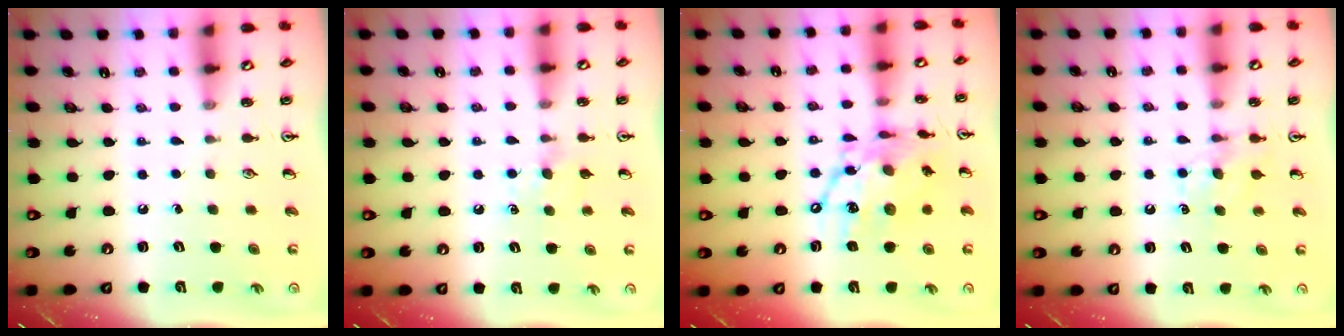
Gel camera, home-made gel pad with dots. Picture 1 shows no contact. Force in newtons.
{"total": 5.0, "press": 5.0, "slide": 0.8}
{"total": 15.2, "press": 15.1, "slide": 1.1}
{"total": 5.2, "press": 5.1, "slide": 0.7}